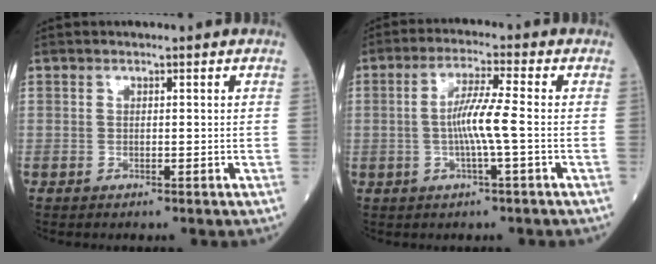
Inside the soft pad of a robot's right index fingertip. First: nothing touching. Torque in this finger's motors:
{"motor_torque": [1.33, -0.15, 0.66, 0.16]}